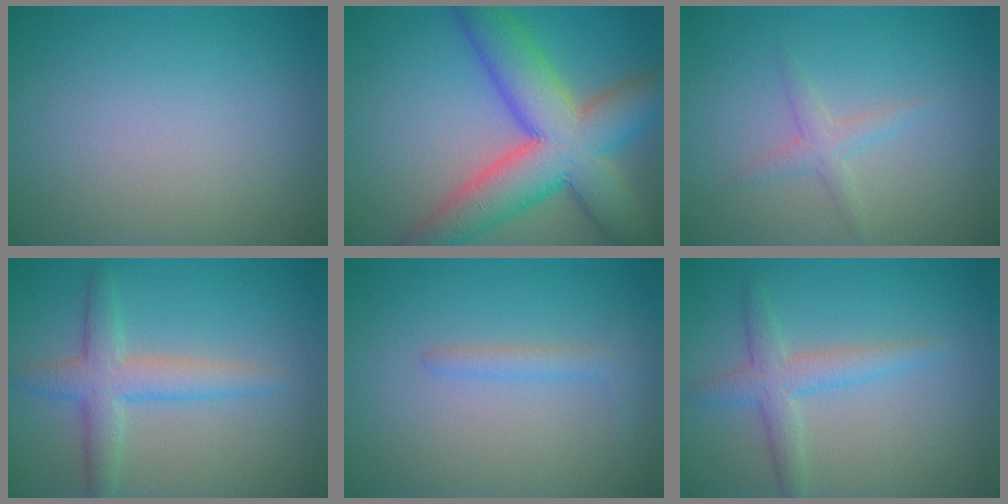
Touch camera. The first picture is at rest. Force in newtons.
{"total": 11.4, "press": 11.4, "slide": 0.6}
{"total": 1.6, "press": 1.6, "slide": 0.0}
{"total": 3.8, "press": 3.8, "slide": 0.2}
{"total": 1.6, "press": 1.6, "slide": 0.1}
{"total": 2.9, "press": 2.9, "slide": 0.0}